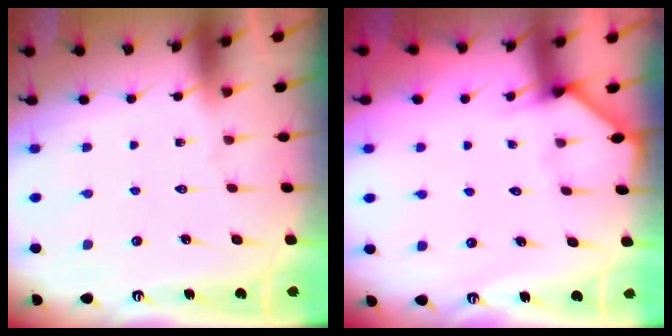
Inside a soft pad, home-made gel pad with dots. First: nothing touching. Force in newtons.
{"total": 2.2, "press": 2.2, "slide": 0.3}